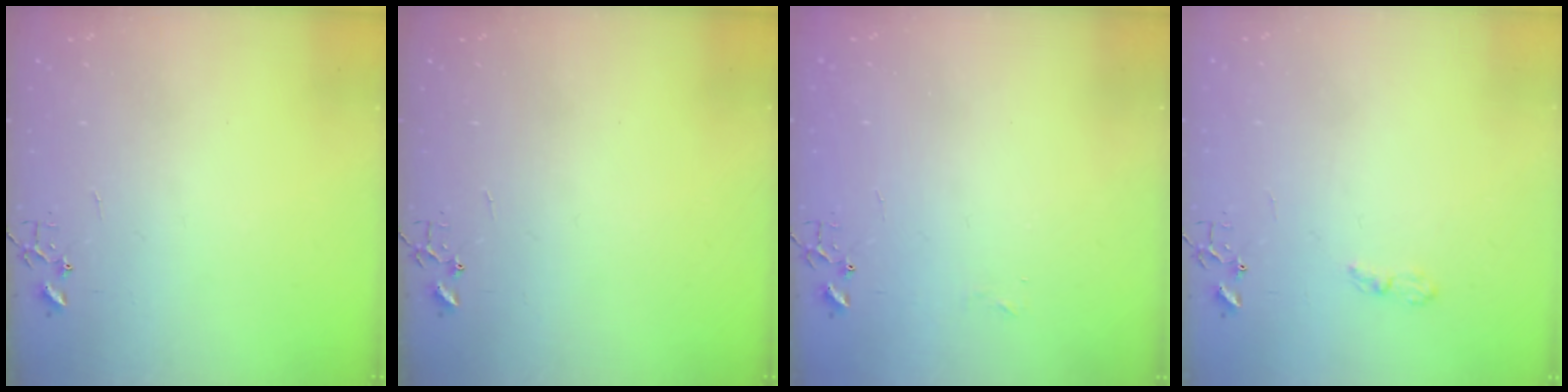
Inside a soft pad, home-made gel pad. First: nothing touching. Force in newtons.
{"total": 0.0}
{"total": 3.9, "press": 3.8, "slide": 0.6}
{"total": 4.4, "press": 4.3, "slide": 0.5}